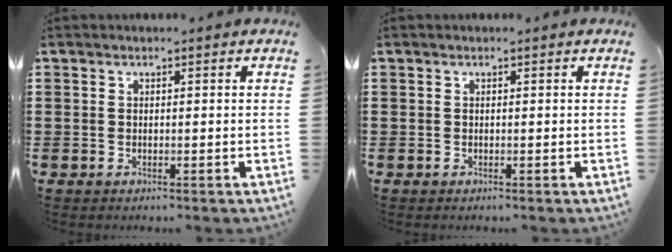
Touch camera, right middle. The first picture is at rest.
{"total": 0.0}